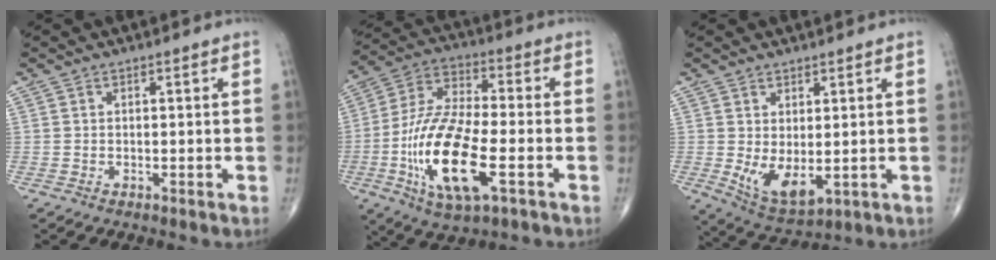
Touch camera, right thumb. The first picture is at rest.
{"total": 19.1, "force": [-5.7, 6.9, 16.9], "torque": [-0.341, 0.015, -0.100]}
{"total": 7.7, "force": [-0.3, 3.7, 6.7], "torque": [-0.108, -0.018, 0.014]}